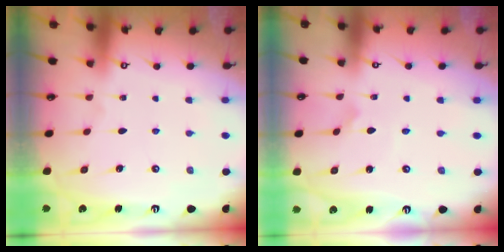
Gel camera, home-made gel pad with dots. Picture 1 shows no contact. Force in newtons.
{"total": 0.8, "press": 0.8, "slide": 0.1}